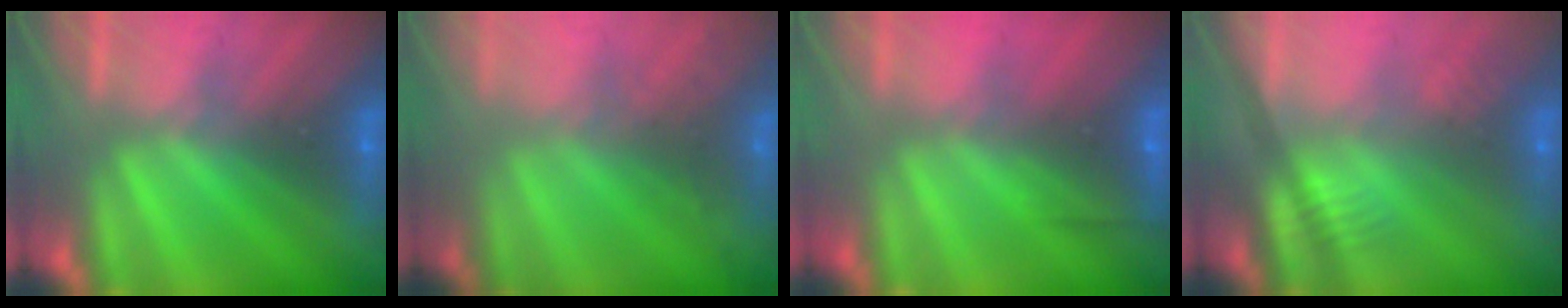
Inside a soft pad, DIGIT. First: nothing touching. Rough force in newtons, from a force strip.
{"total": 7.6}
{"total": 2.5}
{"total": 2.5}